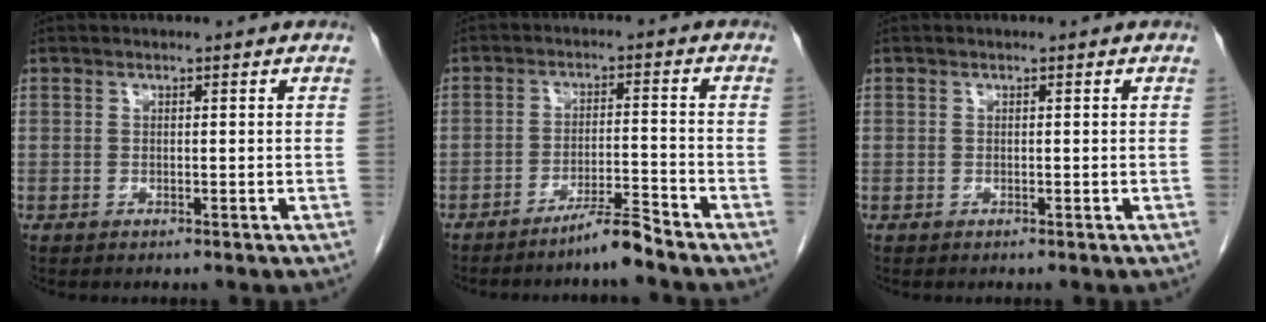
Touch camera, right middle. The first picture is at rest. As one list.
[{"total": 4.7, "force": [-4.0, -0.9, 2.3], "torque": [-0.036, -0.017, -0.077]}, {"total": 0.0}]